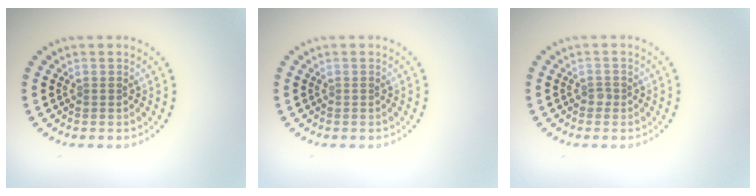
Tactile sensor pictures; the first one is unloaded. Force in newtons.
{"total": 0.0}
{"total": 0.8, "press": 0.6, "slide": 0.5}